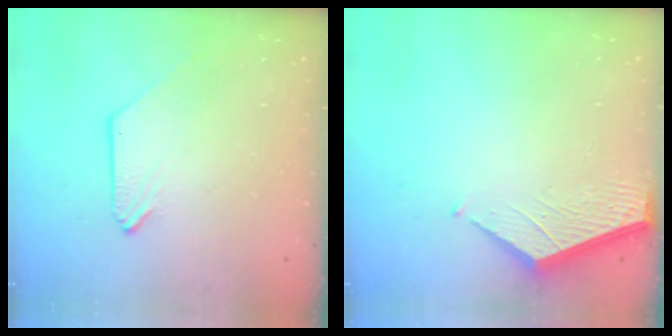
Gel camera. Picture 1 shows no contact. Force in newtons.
{"total": 3.4, "press": 3.4, "slide": 0.3}